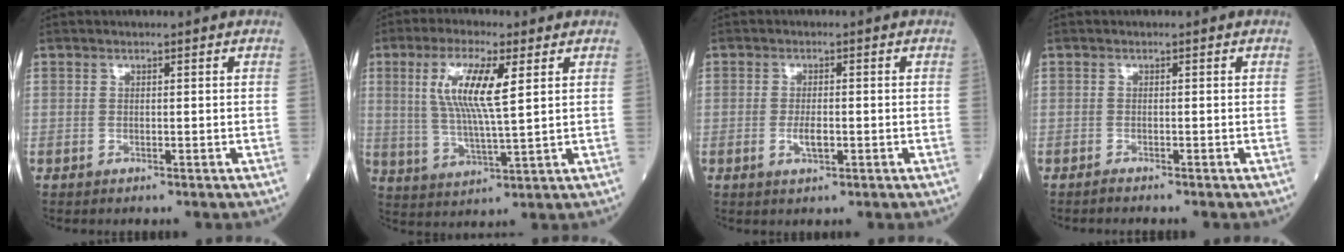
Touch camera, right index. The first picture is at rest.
{"total": 9.7, "force": [3.0, 1.2, 9.1], "torque": [-0.188, 0.004, 0.057]}
{"total": 2.6, "force": [-0.7, 0.8, 2.4], "torque": [-0.044, 0.001, -0.010]}
{"total": 1.0, "force": [-0.9, -0.2, 0.3], "torque": [-0.011, -0.002, -0.012]}